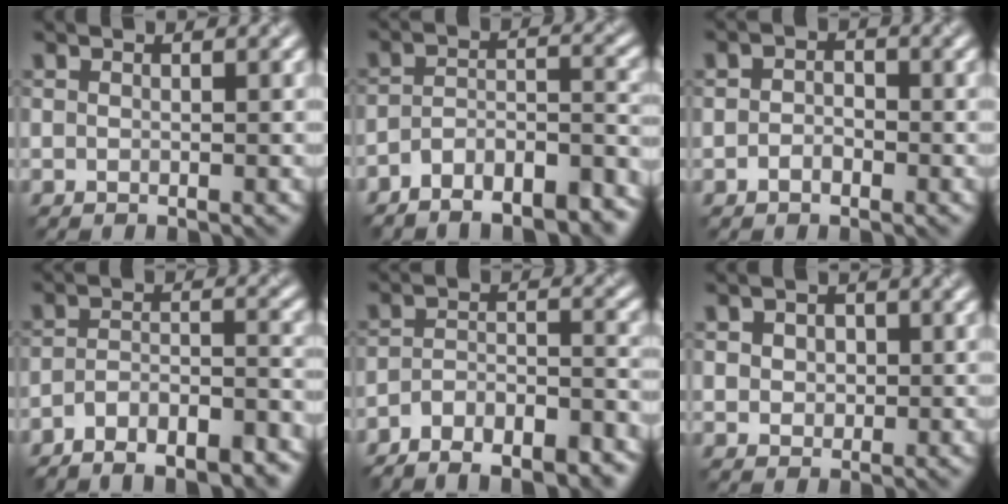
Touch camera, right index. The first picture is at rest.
{"total": 8.9, "force": [-7.2, 3.0, 4.4], "torque": [-0.074, 0.005, -0.113]}
{"total": 1.0, "force": [-0.4, 0.8, 0.5], "torque": [-0.012, 0.011, -0.013]}
{"total": 8.1, "force": [-6.3, 2.7, 4.2], "torque": [-0.071, 0.003, -0.104]}
{"total": 8.8, "force": [-7.1, 3.2, 4.1], "torque": [-0.068, -0.004, -0.111]}
{"total": 2.4, "force": [1.1, 1.9, 0.8], "torque": [-0.004, 0.025, -0.003]}